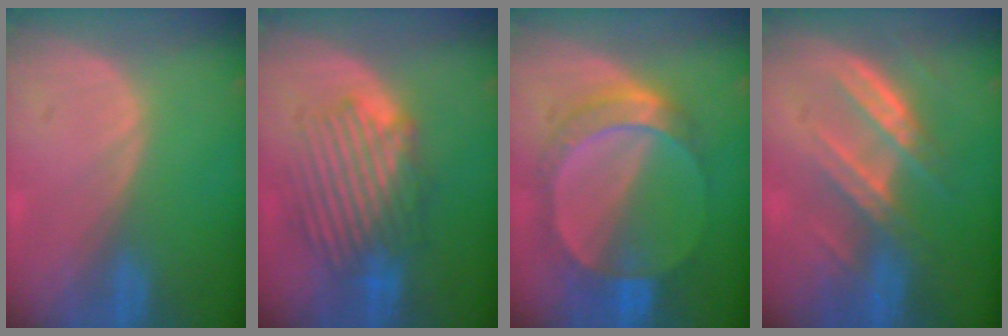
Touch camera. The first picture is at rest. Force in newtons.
{"total": 8.5, "press": 8.1, "slide": 2.6}
{"total": 7.3, "press": 7.2, "slide": 1.3}
{"total": 7.2, "press": 6.7, "slide": 2.7}